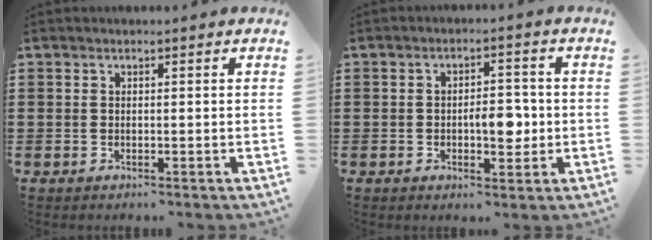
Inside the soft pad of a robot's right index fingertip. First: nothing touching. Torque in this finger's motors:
{"motor_torque": [1.20, 0.12, 0.35, 0.09]}